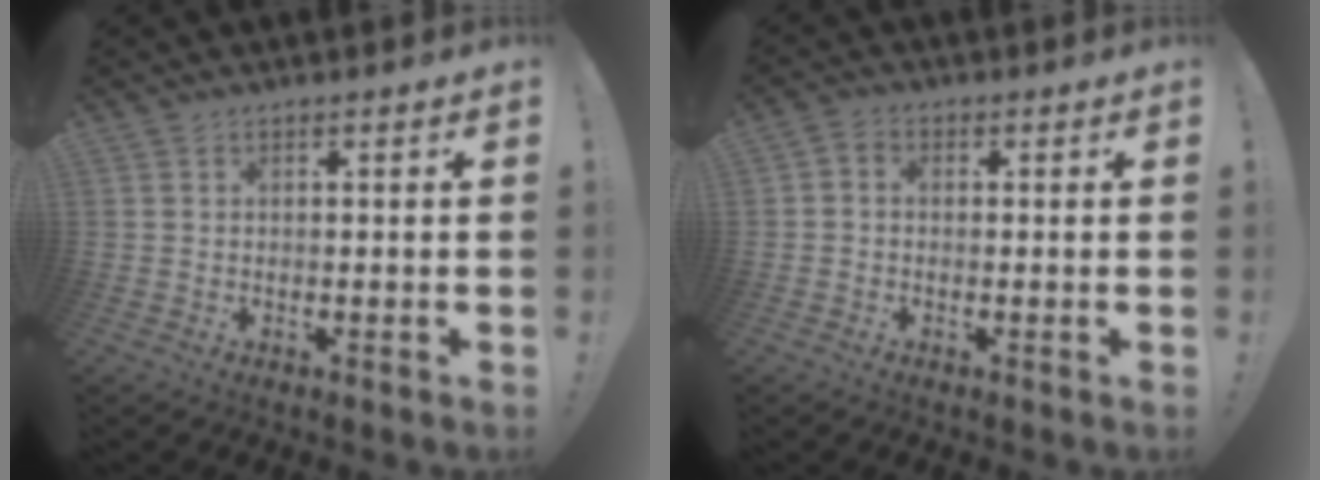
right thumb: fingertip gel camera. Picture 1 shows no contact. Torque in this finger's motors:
{"motor_torque": [-0.10, 0.17, 0.08, -0.07, 0.09]}